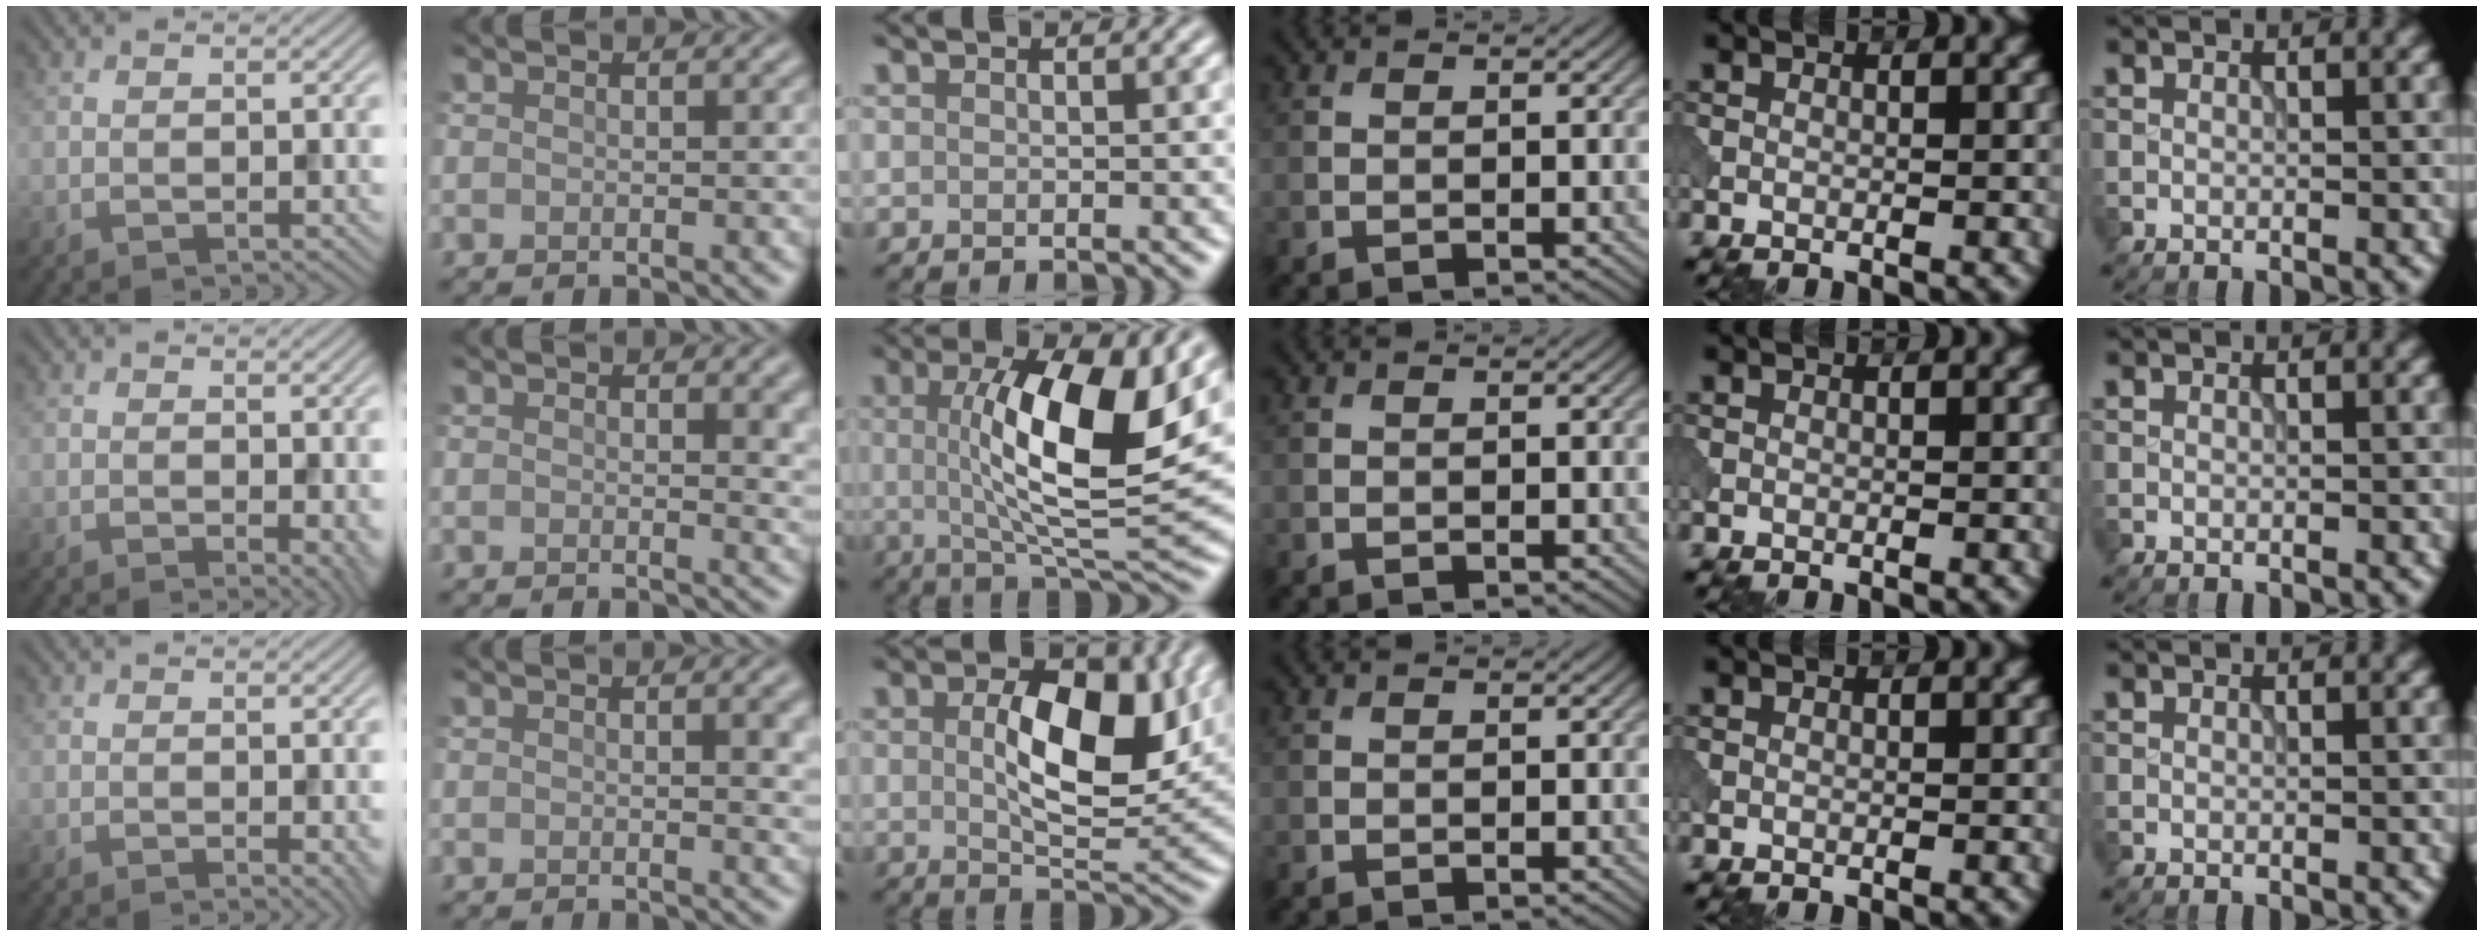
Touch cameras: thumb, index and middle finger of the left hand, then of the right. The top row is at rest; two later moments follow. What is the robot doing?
{"motion": "pour", "object": "beaker"}